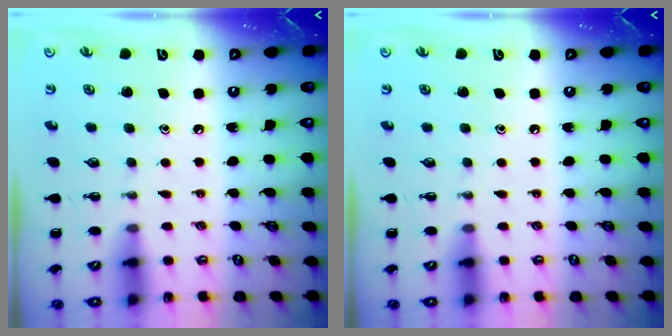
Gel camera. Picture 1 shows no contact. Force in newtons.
{"total": 0.0}